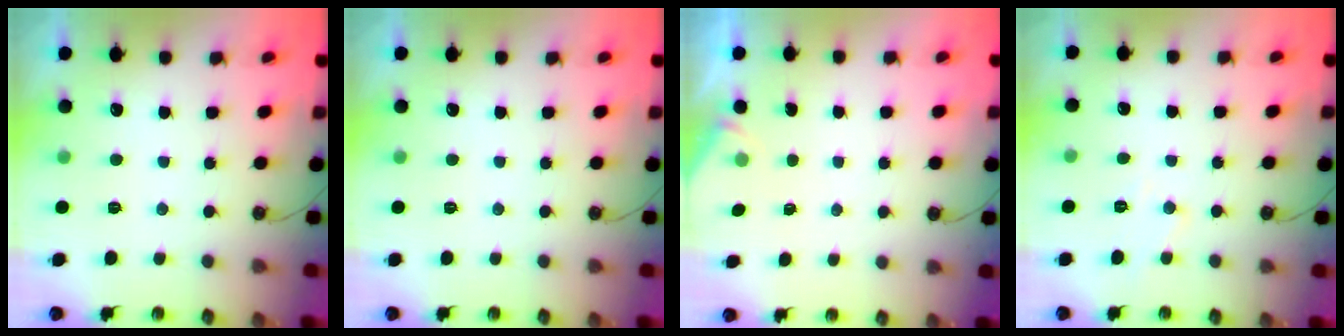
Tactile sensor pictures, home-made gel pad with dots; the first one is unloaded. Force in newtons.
{"total": 0.0}
{"total": 2.5, "press": 2.5, "slide": 0.4}
{"total": 6.1, "press": 6.0, "slide": 1.0}